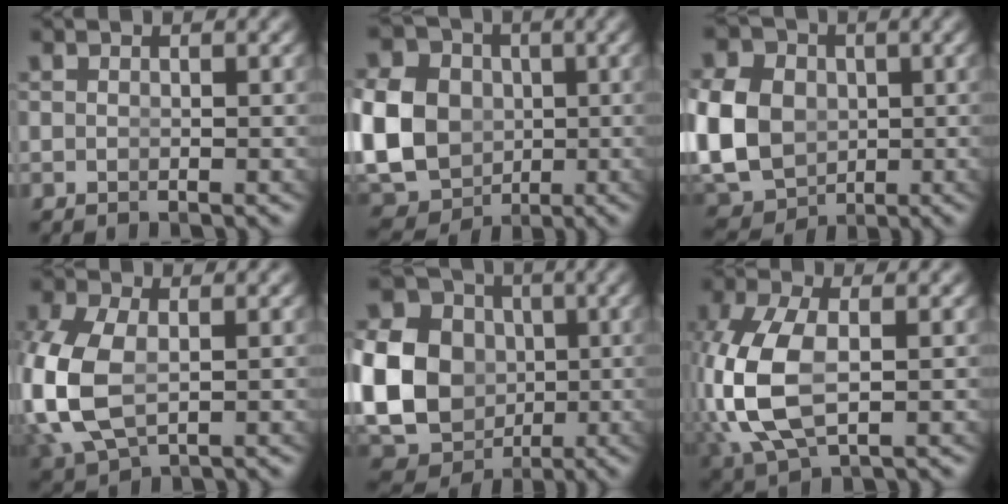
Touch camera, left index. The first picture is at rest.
{"total": 14.1, "force": [-1.0, 12.6, 6.1], "torque": [-0.139, -0.042, -0.020]}
{"total": 10.1, "force": [-1.1, 8.9, 4.8], "torque": [-0.118, -0.043, -0.010]}
{"total": 7.9, "force": [0.0, 6.0, 5.2], "torque": [-0.160, -0.021, 0.014]}
{"total": 19.2, "force": [-0.4, 17.2, 8.7], "torque": [-0.198, -0.051, -0.011]}
{"total": 7.8, "force": [-0.1, 4.9, 6.0], "torque": [-0.172, -0.021, 0.017]}